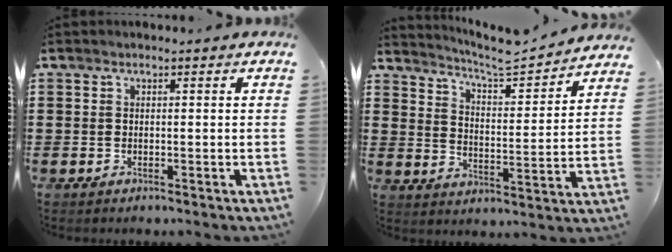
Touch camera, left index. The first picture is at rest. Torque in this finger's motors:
{"motor_torque": [0.67, -0.66, 0.06, 0.02]}